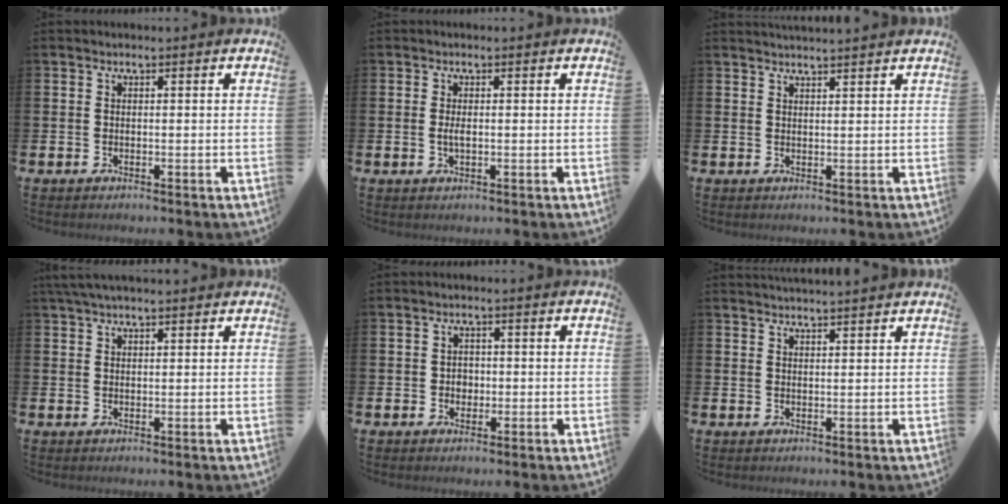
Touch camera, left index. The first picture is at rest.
{"total": 1.6, "force": [0.0, 0.6, 1.5], "torque": [-0.023, 0.001, -0.002]}
{"total": 2.0, "force": [2.0, -0.2, 0.0], "torque": [0.007, -0.014, 0.035]}
{"total": 3.0, "force": [2.5, 0.6, 1.5], "torque": [-0.031, 0.001, 0.045]}
{"total": 1.8, "force": [0.1, 1.7, 0.7], "torque": [0.005, 0.001, -0.006]}
{"total": 2.2, "force": [2.2, -0.3, 0.0], "torque": [-0.001, -0.010, 0.040]}